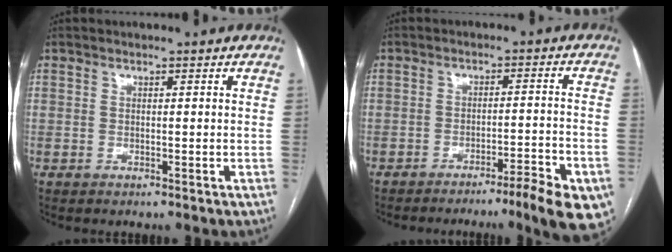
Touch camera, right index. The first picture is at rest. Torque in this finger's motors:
{"motor_torque": [0.93, -1.10, -0.01, -0.01]}